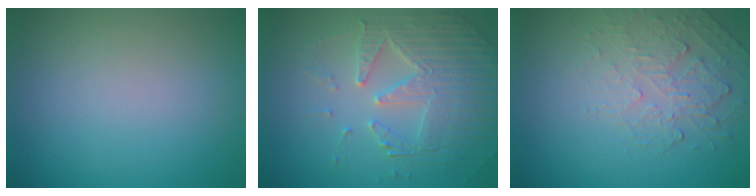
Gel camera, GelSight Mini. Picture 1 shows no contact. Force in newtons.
{"total": 4.9, "press": 4.3, "slide": 2.3}
{"total": 2.2, "press": 1.4, "slide": 1.7}